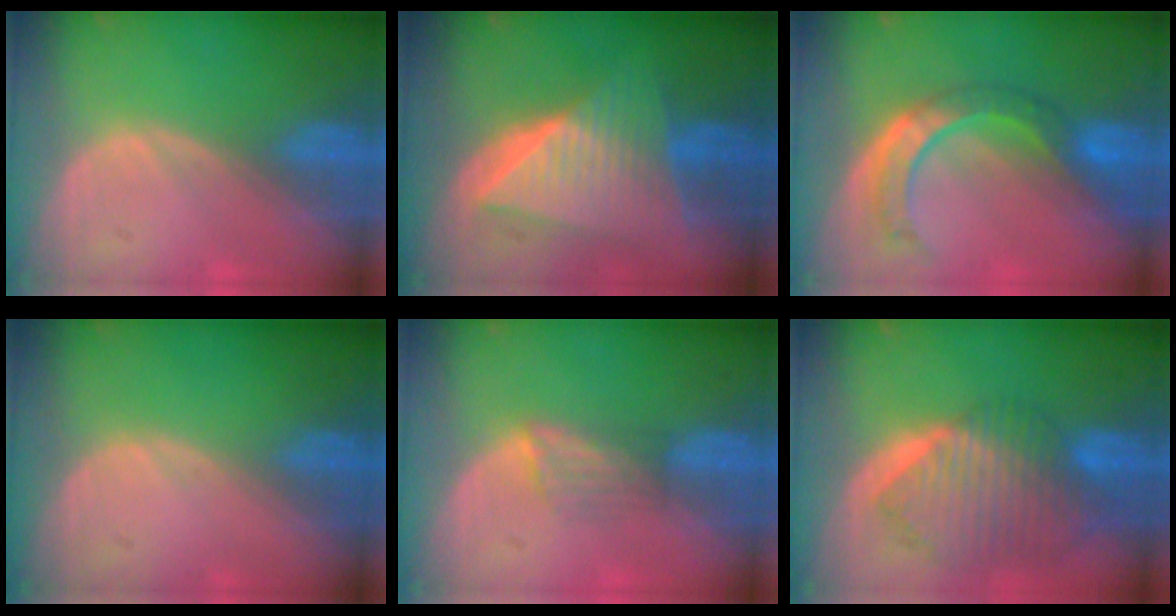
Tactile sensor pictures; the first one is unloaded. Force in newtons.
{"total": 10.0, "press": 10.0, "slide": 0.7}
{"total": 7.8, "press": 7.2, "slide": 3.0}
{"total": 0.0}
{"total": 3.2, "press": 2.9, "slide": 1.4}
{"total": 10.3, "press": 9.0, "slide": 5.1}